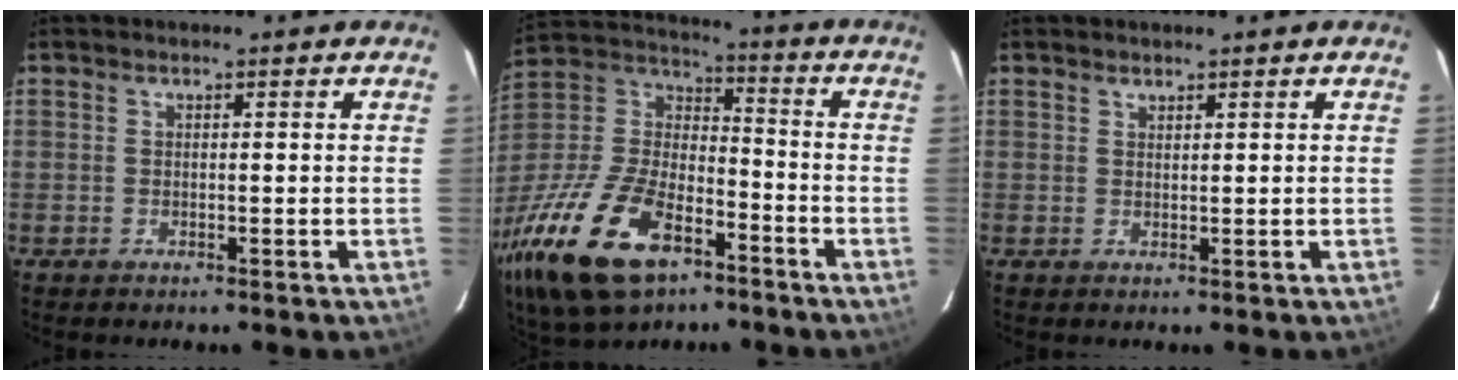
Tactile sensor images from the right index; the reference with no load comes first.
{"total": 28.2, "force": [-15.3, 14.3, 18.9], "torque": [-0.418, -0.021, -0.268]}
{"total": 0.8, "force": [0.8, 0.2, 0.1], "torque": [-0.002, 0.001, 0.015]}